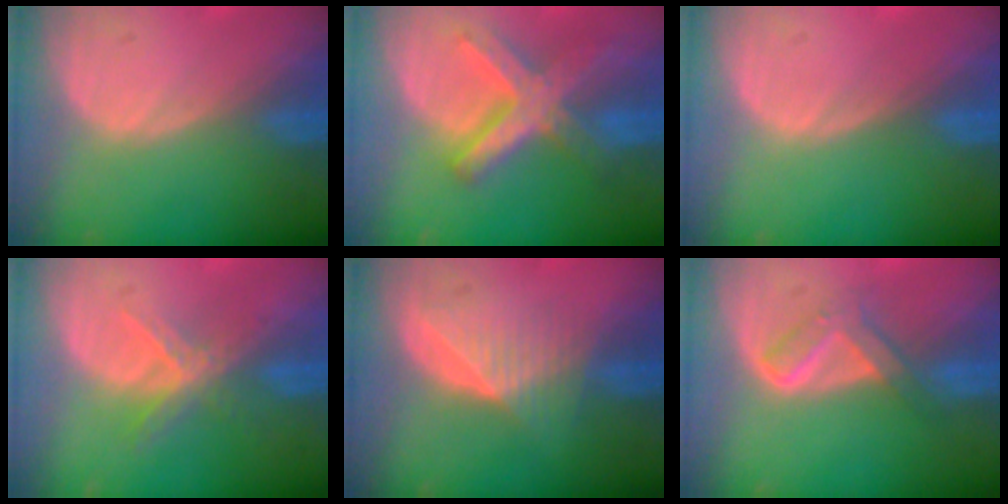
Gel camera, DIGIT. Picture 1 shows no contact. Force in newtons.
{"total": 8.9, "press": 8.9, "slide": 0.7}
{"total": 0.0}
{"total": 5.5, "press": 4.8, "slide": 2.8}
{"total": 6.3, "press": 5.8, "slide": 2.6}
{"total": 4.4, "press": 4.4, "slide": 0.4}